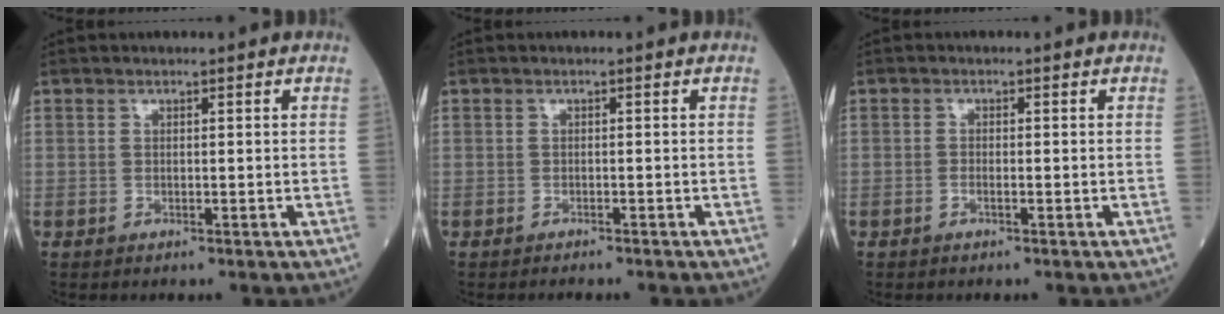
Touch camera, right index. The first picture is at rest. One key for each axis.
{"total": 2.3, "fx": -2.0, "fy": 0.4, "fz": 0.9, "tx": -0.015, "ty": -0.004, "tz": -0.023}
{"total": 0.9, "fx": -0.4, "fy": 0.3, "fz": 0.8, "tx": -0.018, "ty": 0.001, "tz": -0.007}